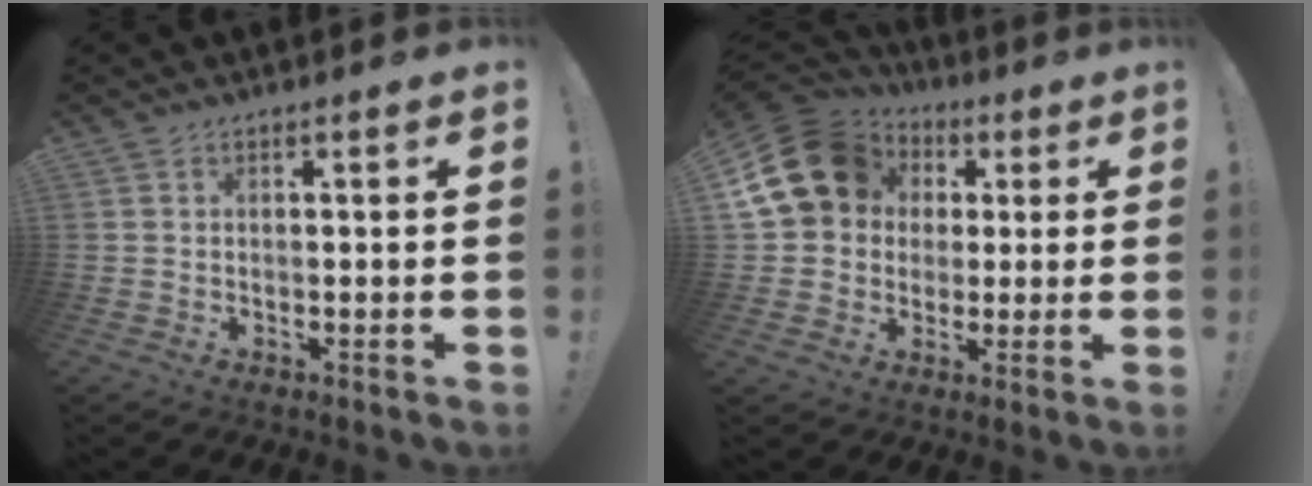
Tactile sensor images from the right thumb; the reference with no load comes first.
{"total": 18.5, "force": [5.0, 15.1, 9.5], "torque": [-0.163, -0.012, 0.107]}